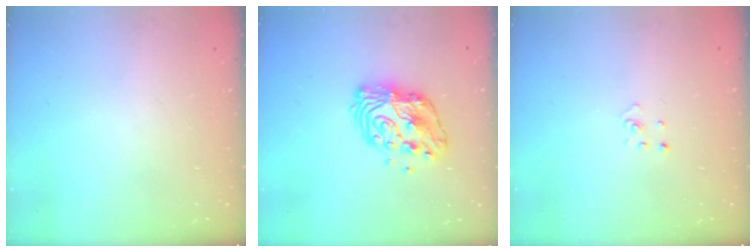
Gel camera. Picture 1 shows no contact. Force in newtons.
{"total": 11.9, "press": 11.9, "slide": 0.8}
{"total": 1.9, "press": 1.9, "slide": 0.1}